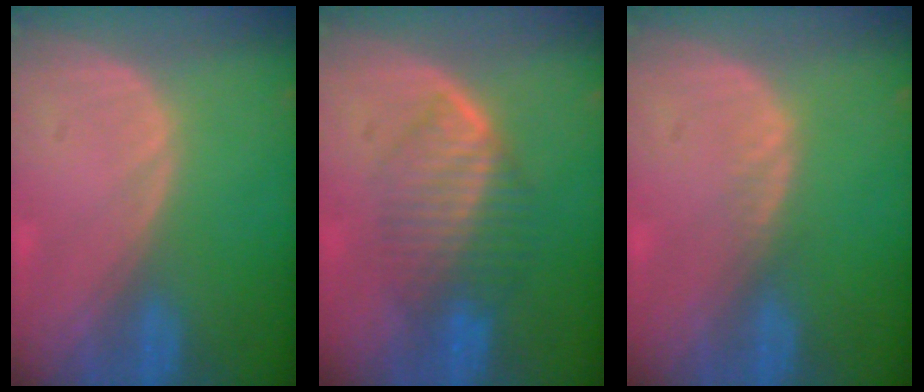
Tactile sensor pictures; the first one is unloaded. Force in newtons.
{"total": 6.6, "press": 6.5, "slide": 1.3}
{"total": 0.9, "press": 0.9, "slide": 0.2}